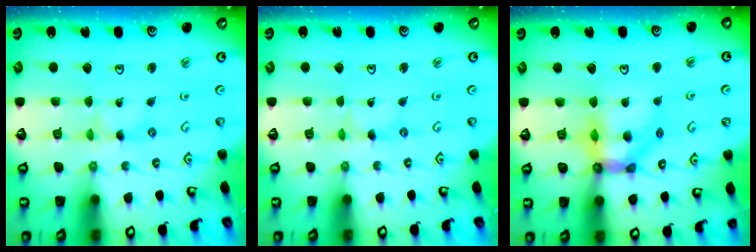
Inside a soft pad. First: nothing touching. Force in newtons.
{"total": 0.0}
{"total": 10.9, "press": 10.8, "slide": 1.6}